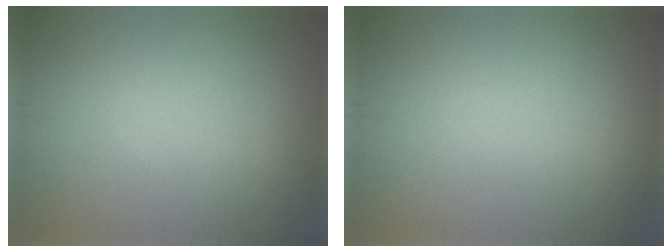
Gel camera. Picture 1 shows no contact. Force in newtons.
{"total": 0.0}